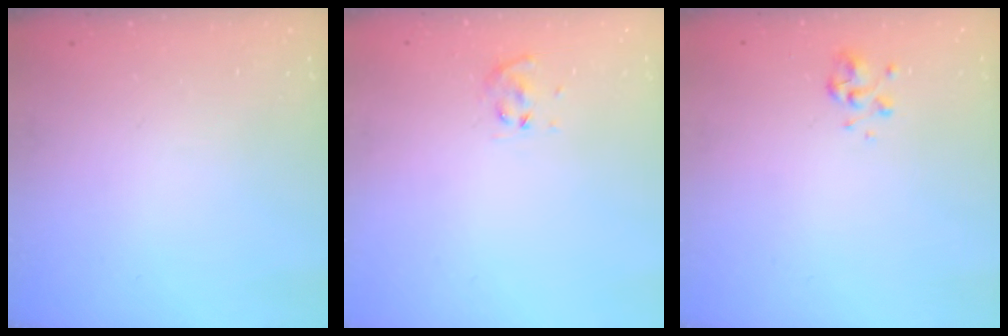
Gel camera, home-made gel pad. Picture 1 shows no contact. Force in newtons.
{"total": 5.0, "press": 4.8, "slide": 1.2}
{"total": 4.3, "press": 4.2, "slide": 0.7}